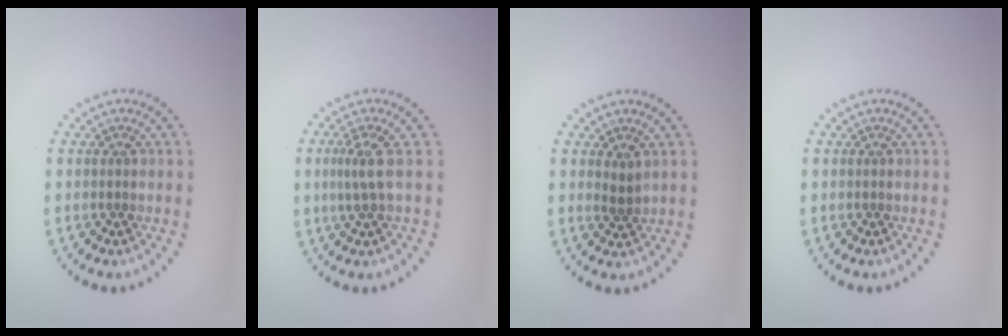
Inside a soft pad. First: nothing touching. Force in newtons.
{"total": 2.2, "press": 1.5, "slide": 1.6}
{"total": 1.2, "press": 0.9, "slide": 0.8}
{"total": 0.0}